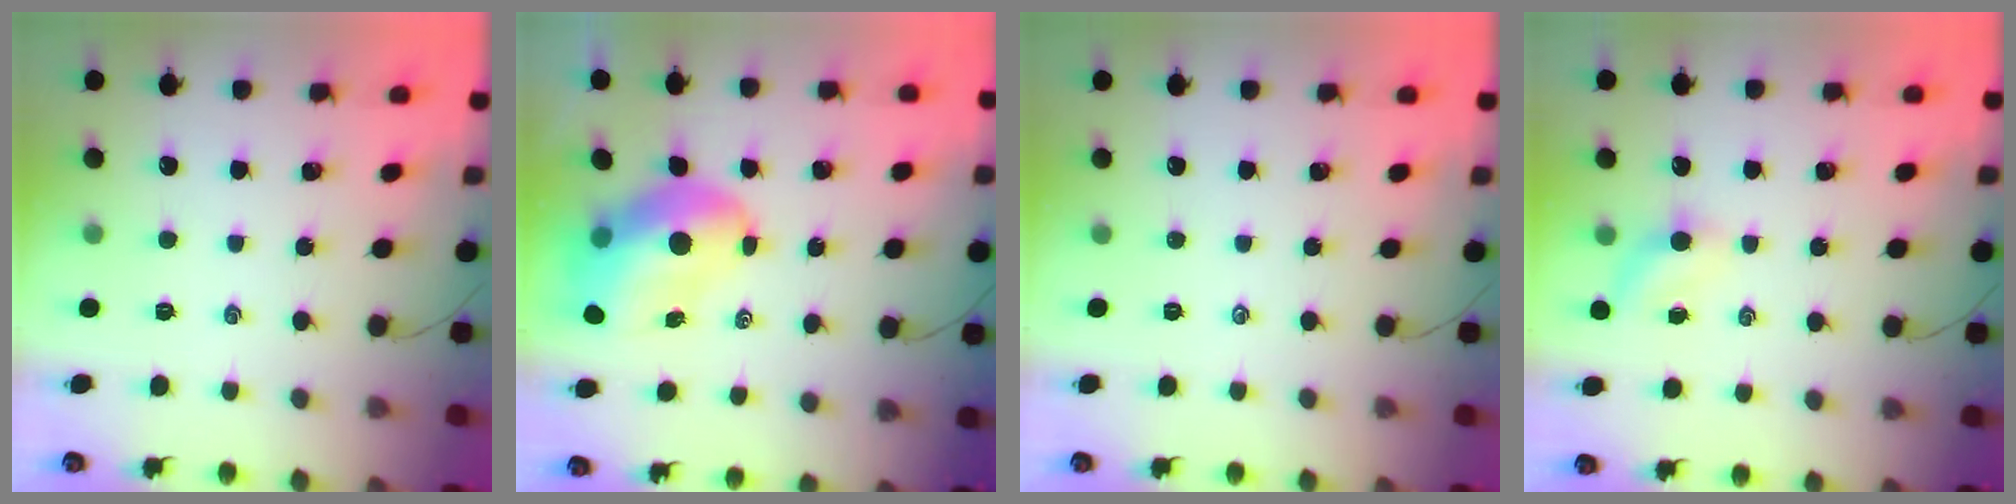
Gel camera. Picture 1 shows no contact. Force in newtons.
{"total": 9.8, "press": 9.5, "slide": 2.6}
{"total": 0.0}
{"total": 4.7, "press": 4.6, "slide": 1.1}